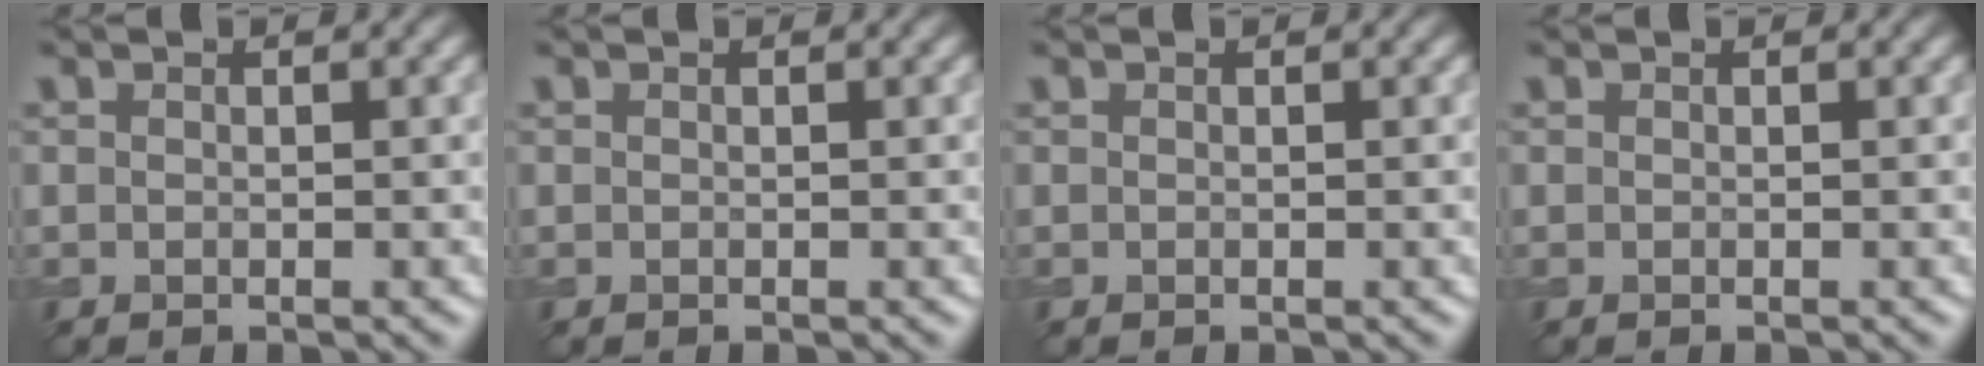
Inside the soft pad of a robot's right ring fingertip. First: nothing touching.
{"total": 0.0}
{"total": 0.0}
{"total": 0.0}